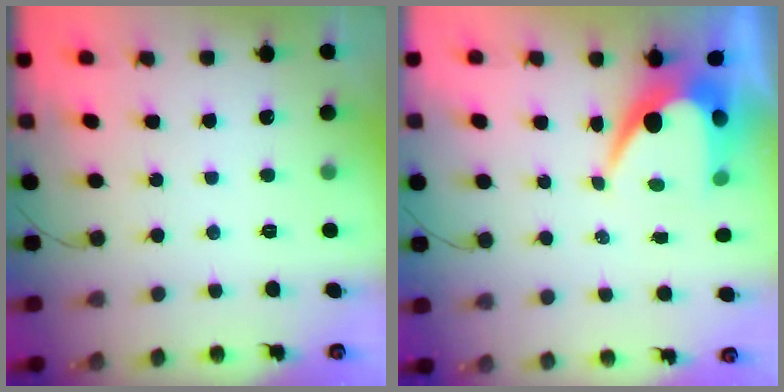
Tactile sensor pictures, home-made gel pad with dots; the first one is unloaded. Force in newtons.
{"total": 7.9, "press": 7.9, "slide": 0.8}